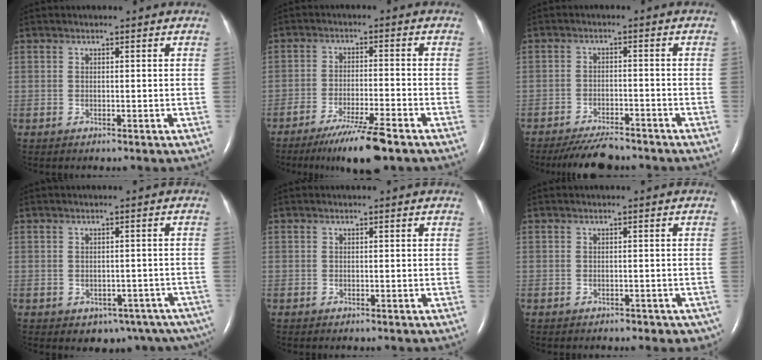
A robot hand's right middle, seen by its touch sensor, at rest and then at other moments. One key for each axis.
{"total": 8.8, "fx": -6.3, "fy": 0.1, "fz": 6.2, "tx": -0.109, "ty": -0.023, "tz": -0.107}
{"total": 6.9, "fx": -6.2, "fy": 1.4, "fz": 2.6, "tx": -0.046, "ty": -0.017, "tz": -0.102}
{"total": 9.7, "fx": -6.4, "fy": 6.1, "fz": 3.9, "tx": -0.034, "ty": 0.008, "tz": -0.069}
{"total": 0.0}
{"total": 4.1, "fx": -3.1, "fy": 2.2, "fz": 1.6, "tx": -0.008, "ty": 0.003, "tz": -0.028}